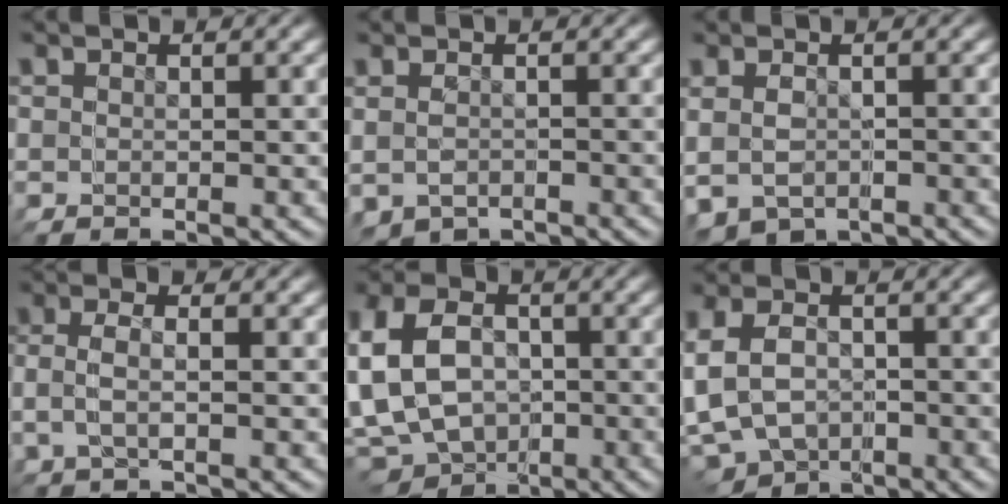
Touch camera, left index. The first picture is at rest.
{"total": 1.0, "force": [-0.6, -0.7, -0.5], "torque": [-0.002, -0.004, -0.005]}
{"total": 1.2, "force": [-1.1, 0.3, 0.3], "torque": [-0.007, -0.008, -0.013]}
{"total": 2.6, "force": [-1.9, -1.4, -1.0], "torque": [0.018, 0.006, -0.033]}
{"total": 11.6, "force": [-3.2, 10.4, 4.0], "torque": [-0.107, -0.053, -0.042]}
{"total": 5.8, "force": [-2.3, 5.2, 1.2], "torque": [-0.044, -0.032, -0.031]}